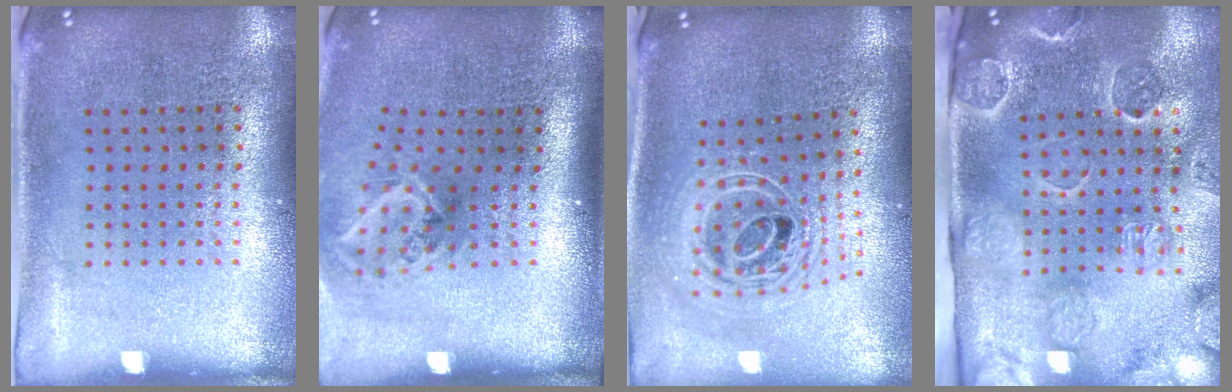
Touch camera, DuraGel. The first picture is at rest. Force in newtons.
{"total": 1.9, "press": 1.2, "slide": 1.5}
{"total": 2.5, "press": 1.9, "slide": 1.7}
{"total": 3.2, "press": 3.1, "slide": 0.7}